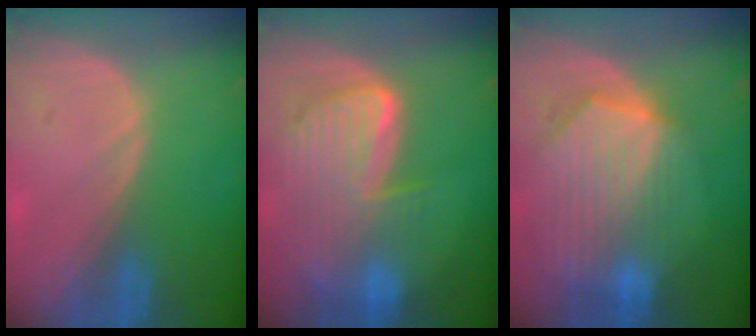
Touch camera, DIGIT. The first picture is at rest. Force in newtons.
{"total": 9.9, "press": 8.4, "slide": 5.1}
{"total": 10.4, "press": 9.1, "slide": 4.9}